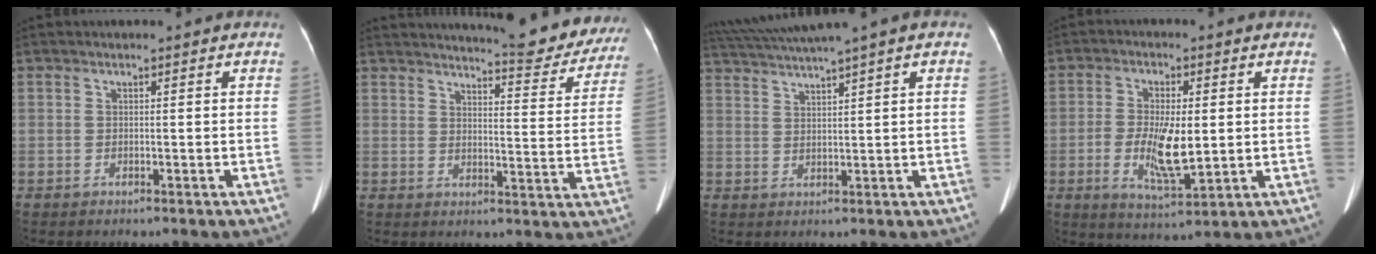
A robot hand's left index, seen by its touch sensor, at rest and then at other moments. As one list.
[{"total": 15.5, "force": [14.6, 1.9, 4.7], "torque": [-0.048, -0.056, 0.162]}, {"total": 8.0, "force": [6.1, -1.1, 5.1], "torque": [-0.092, 0.034, 0.104]}, {"total": 8.5, "force": [-0.5, 2.5, 8.0], "torque": [-0.156, -0.014, -0.004]}]